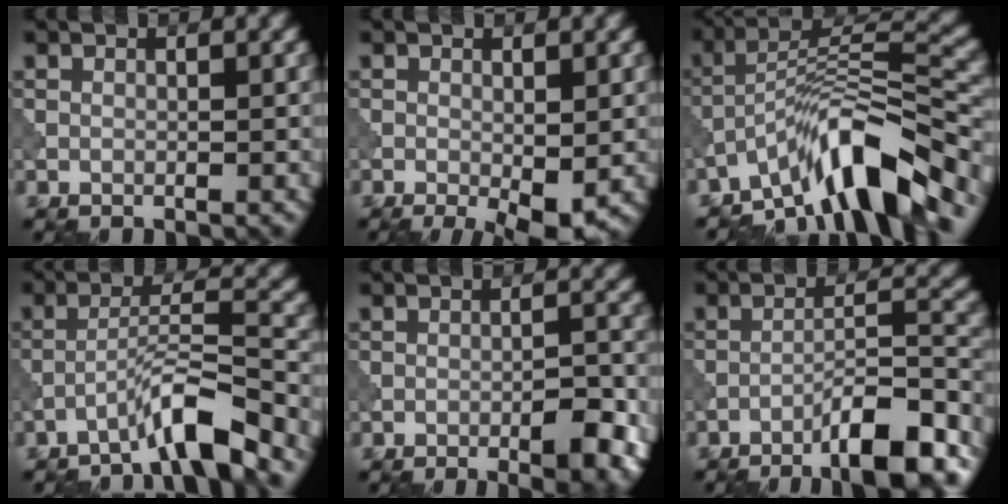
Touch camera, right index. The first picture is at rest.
{"total": 3.2, "force": [-0.8, 0.8, 3.0], "torque": [-0.044, -0.011, -0.010]}
{"total": 9.8, "force": [-6.9, 2.2, 6.6], "torque": [-0.095, 0.017, -0.130]}
{"total": 5.1, "force": [-3.8, 0.2, 3.4], "torque": [-0.058, 0.018, -0.077]}
{"total": 4.7, "force": [-2.1, 1.3, 4.0], "torque": [-0.063, -0.001, -0.026]}
{"total": 8.7, "force": [-6.1, 1.7, 6.0], "torque": [-0.086, 0.015, -0.099]}